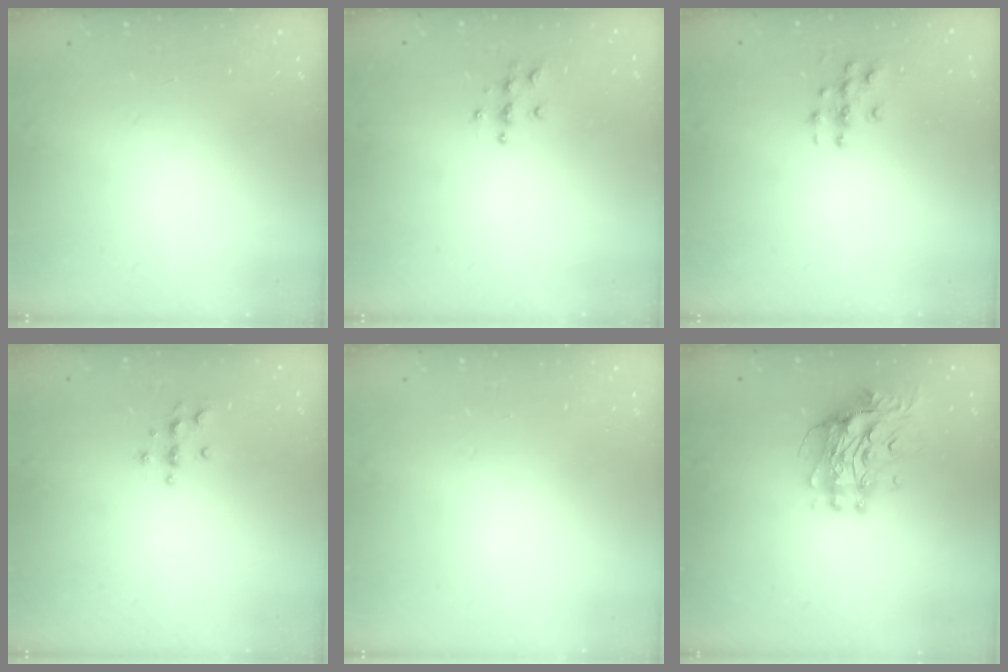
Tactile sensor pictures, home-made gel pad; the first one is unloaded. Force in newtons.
{"total": 3.8, "press": 3.8, "slide": 0.5}
{"total": 3.9, "press": 3.9, "slide": 0.2}
{"total": 3.7, "press": 3.6, "slide": 0.5}
{"total": 0.0}
{"total": 12.2, "press": 12.2, "slide": 1.0}